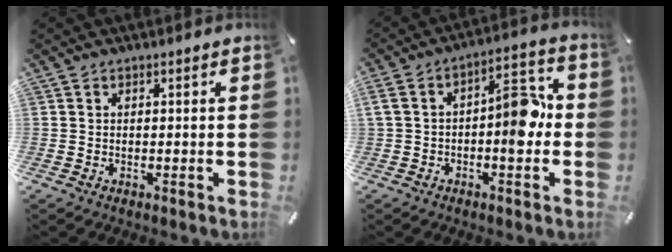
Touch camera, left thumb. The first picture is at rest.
{"total": 11.3, "force": [-1.3, 5.4, 9.8], "torque": [-0.130, 0.016, -0.021]}